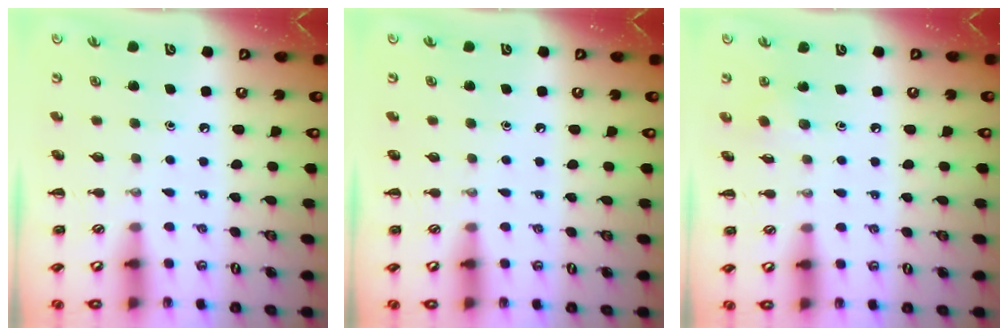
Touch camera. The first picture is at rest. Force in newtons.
{"total": 0.0}
{"total": 2.3, "press": 2.2, "slide": 0.8}